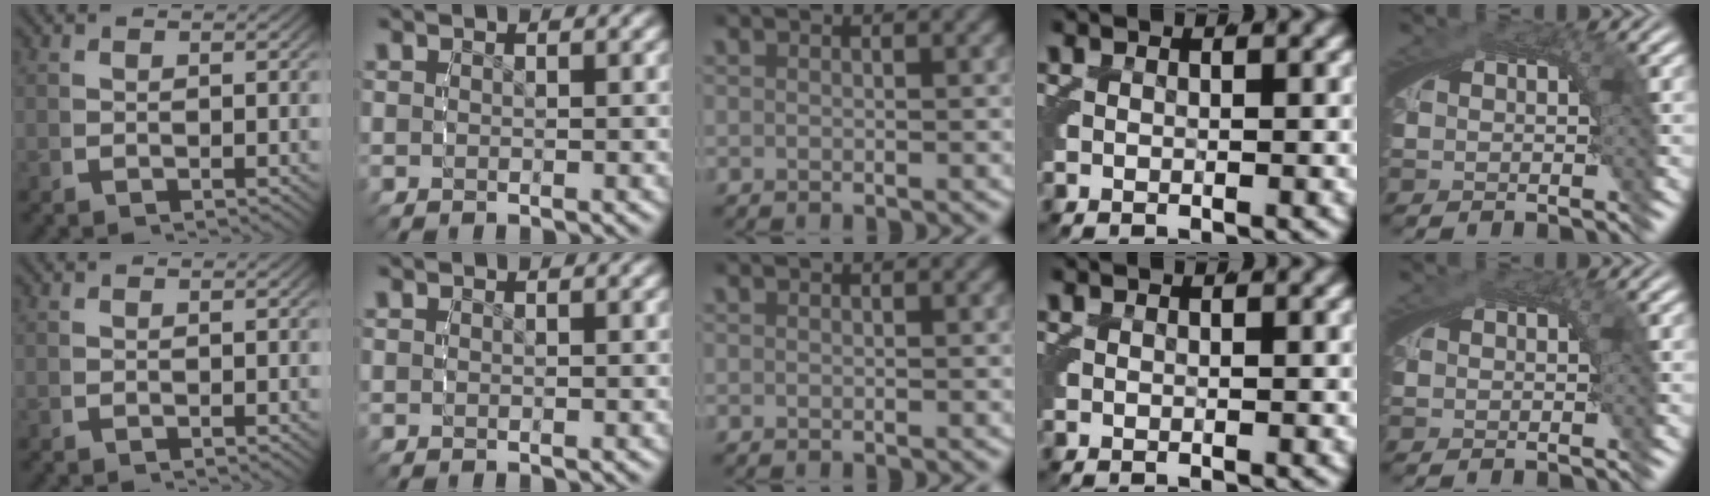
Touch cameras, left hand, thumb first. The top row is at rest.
{}